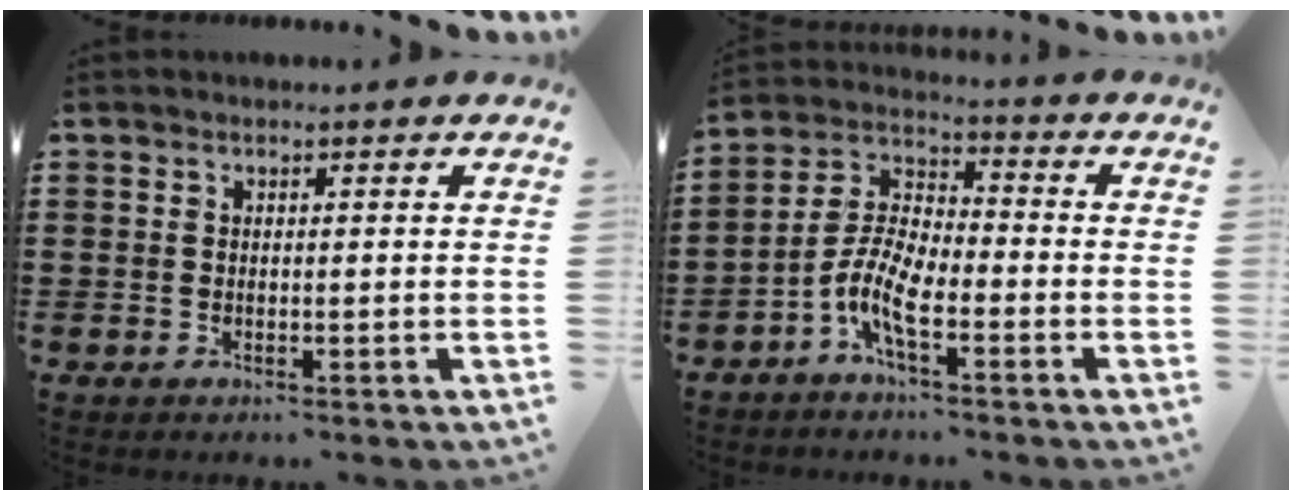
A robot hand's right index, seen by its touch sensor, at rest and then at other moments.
{"total": 7.3, "force": [-3.8, 2.5, 5.7], "torque": [-0.153, -0.012, -0.081]}